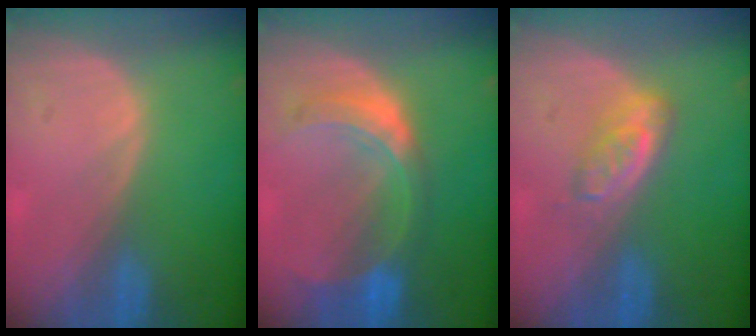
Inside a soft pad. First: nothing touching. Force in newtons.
{"total": 7.9, "press": 7.0, "slide": 3.7}
{"total": 4.4, "press": 4.1, "slide": 1.6}